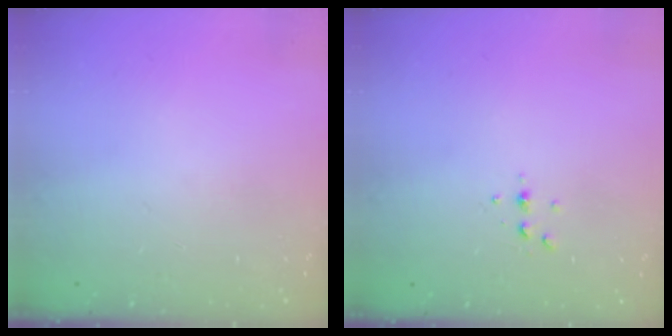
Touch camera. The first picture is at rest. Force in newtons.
{"total": 3.7, "press": 3.6, "slide": 0.5}